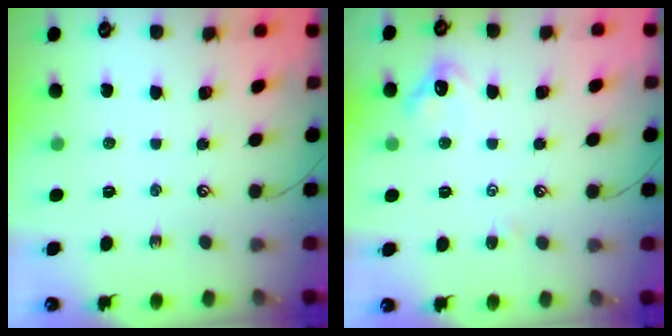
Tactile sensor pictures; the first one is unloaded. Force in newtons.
{"total": 5.1, "press": 5.1, "slide": 0.6}